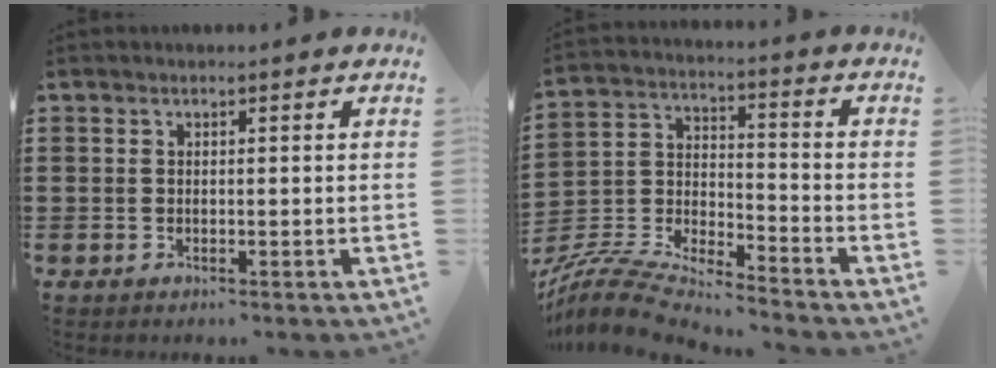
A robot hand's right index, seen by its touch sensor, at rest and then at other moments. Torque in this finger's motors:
{"motor_torque": [0.06, 0.21, 0.08, -0.01]}